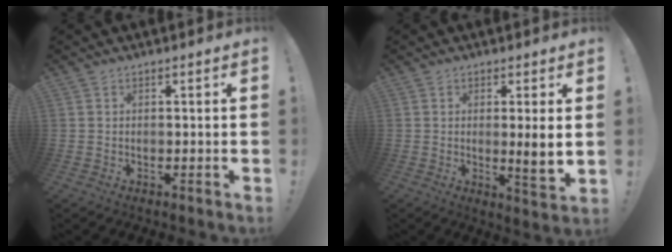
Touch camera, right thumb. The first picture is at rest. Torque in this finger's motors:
{"motor_torque": [0.22, -0.23, 0.23, 0.37, 0.20]}